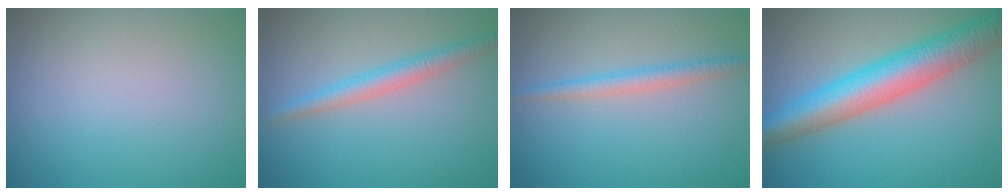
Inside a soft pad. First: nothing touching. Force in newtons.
{"total": 2.6, "press": 2.6, "slide": 0.1}
{"total": 2.1, "press": 2.1, "slide": 0.0}
{"total": 7.9, "press": 7.9, "slide": 0.2}